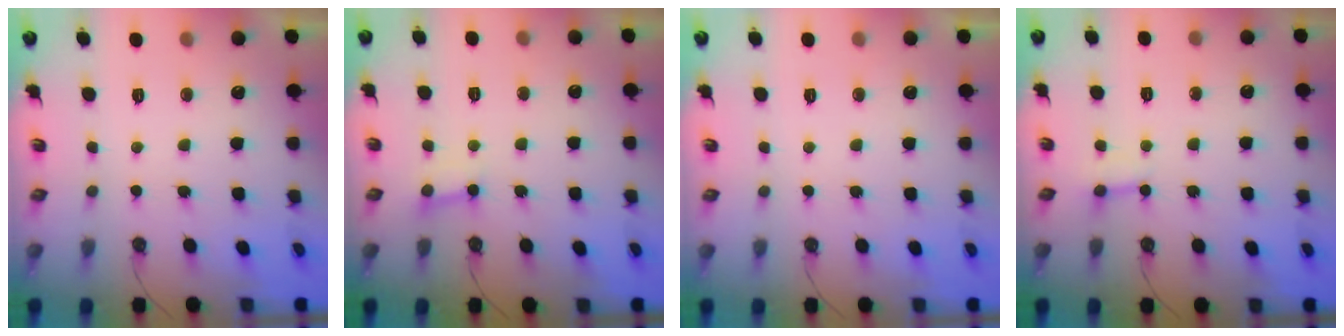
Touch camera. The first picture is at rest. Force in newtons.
{"total": 4.7, "press": 4.6, "slide": 0.9}
{"total": 0.0}
{"total": 2.7, "press": 2.7, "slide": 0.2}